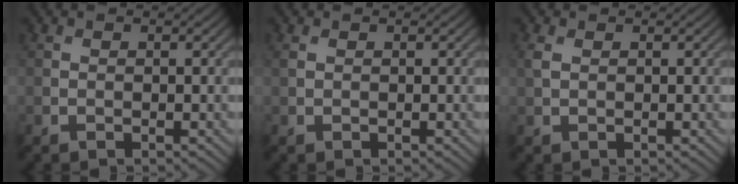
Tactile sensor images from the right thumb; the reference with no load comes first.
{"total": 0.8, "force": [0.3, 0.5, 0.5], "torque": [-0.018, 0.003, 0.006]}
{"total": 1.4, "force": [0.5, 0.9, 1.0], "torque": [-0.032, 0.003, 0.010]}